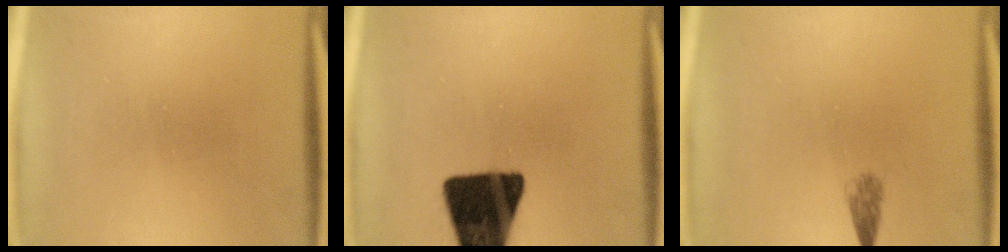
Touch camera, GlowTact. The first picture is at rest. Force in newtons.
{"total": 18.0}
{"total": 1.8}